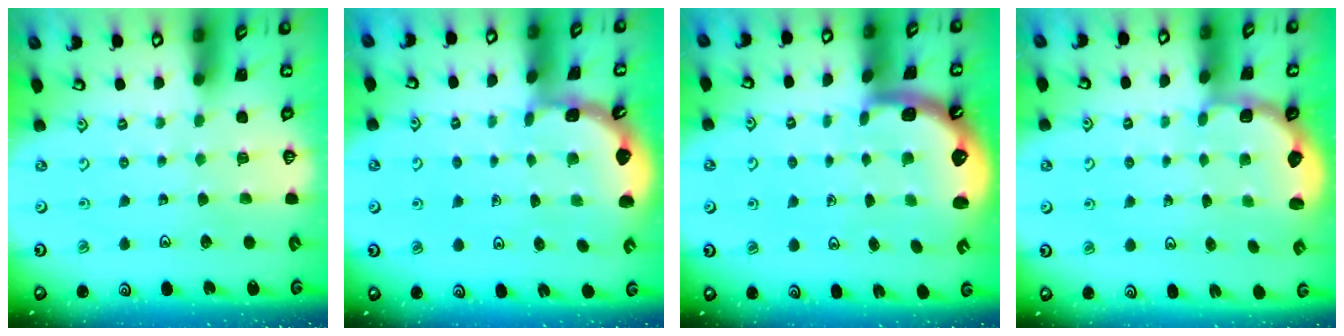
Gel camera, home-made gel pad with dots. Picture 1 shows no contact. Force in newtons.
{"total": 1.3, "press": 1.3, "slide": 0.1}
{"total": 1.4, "press": 1.3, "slide": 0.6}
{"total": 2.6, "press": 2.1, "slide": 1.5}